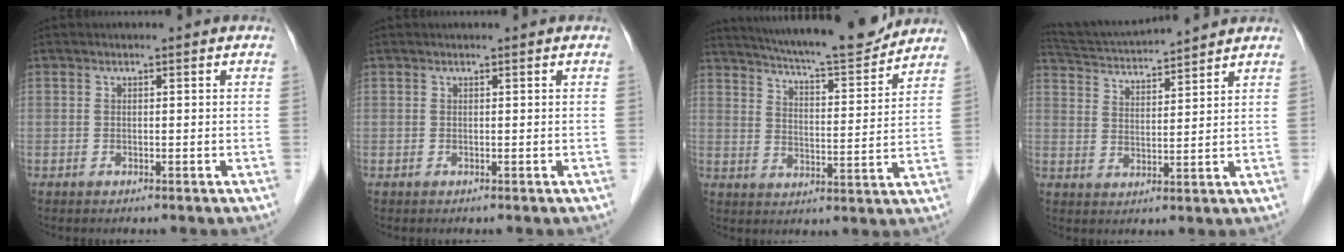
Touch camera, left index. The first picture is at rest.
{"total": 0.0}
{"total": 15.9, "force": [14.6, 1.0, 6.0], "torque": [-0.101, -0.008, 0.213]}
{"total": 12.2, "force": [11.5, 0.4, 3.9], "torque": [-0.082, 0.027, 0.192]}